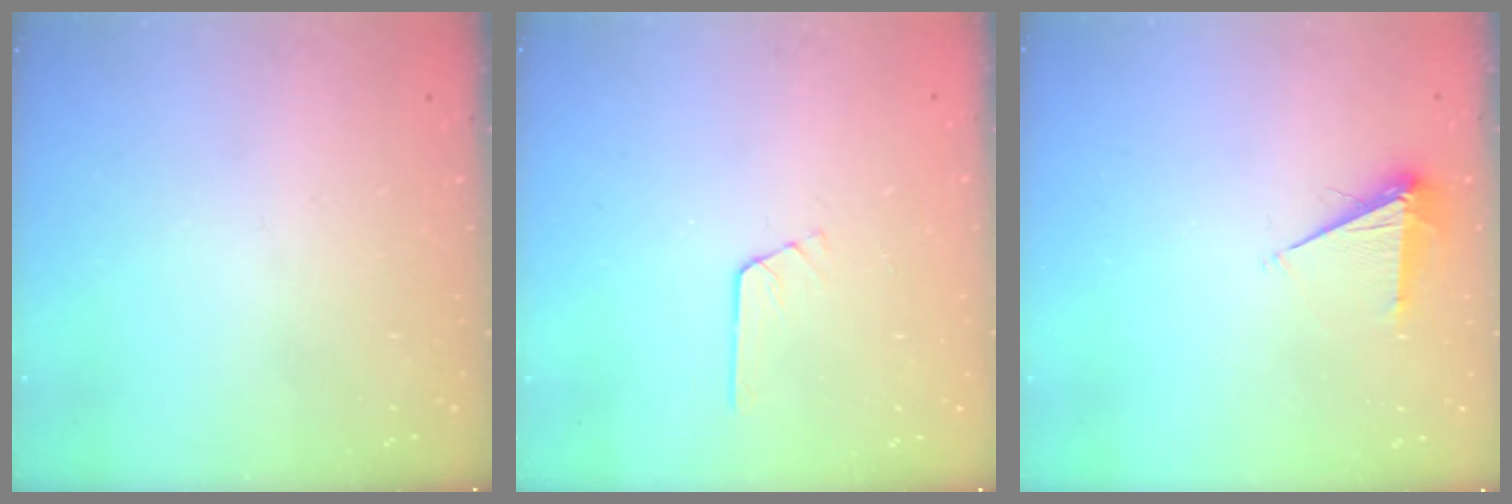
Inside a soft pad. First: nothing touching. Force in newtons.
{"total": 2.7, "press": 2.7, "slide": 0.2}
{"total": 5.4, "press": 5.4, "slide": 0.8}